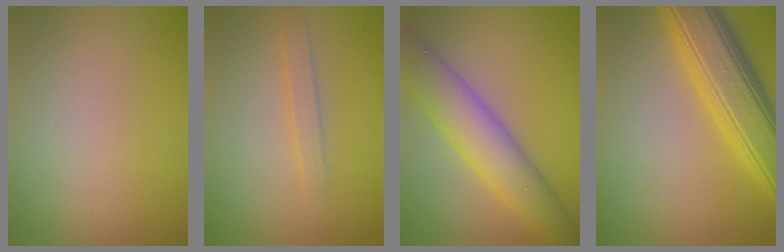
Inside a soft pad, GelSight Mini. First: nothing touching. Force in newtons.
{"total": 1.5, "press": 1.5, "slide": 0.1}
{"total": 7.0, "press": 7.0, "slide": 0.2}
{"total": 8.3, "press": 8.3, "slide": 0.2}